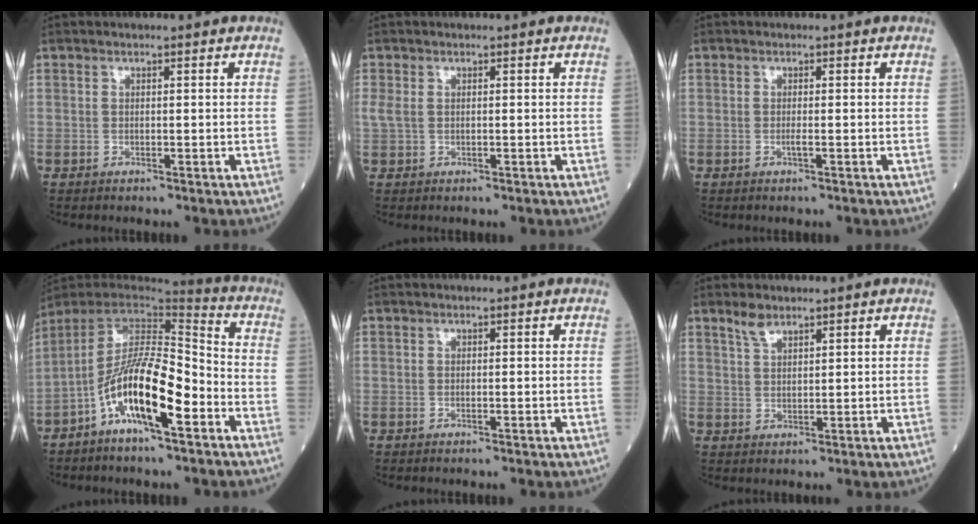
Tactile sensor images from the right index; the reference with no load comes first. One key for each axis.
{"total": 1.6, "fx": 0.3, "fy": 0.9, "fz": 1.3, "tx": -0.044, "ty": 0.007, "tz": 0.011}
{"total": 0.7, "fx": -0.2, "fy": -0.1, "fz": 0.6, "tx": -0.013, "ty": 0.000, "tz": -0.005}
{"total": 14.9, "fx": -6.2, "fy": 2.9, "fz": 13.2, "tx": -0.244, "ty": 0.004, "tz": -0.111}
{"total": 0.0}
{"total": 2.6, "fx": 2.2, "fy": 0.8, "fz": 1.3, "tx": -0.030, "ty": 0.004, "tz": 0.046}